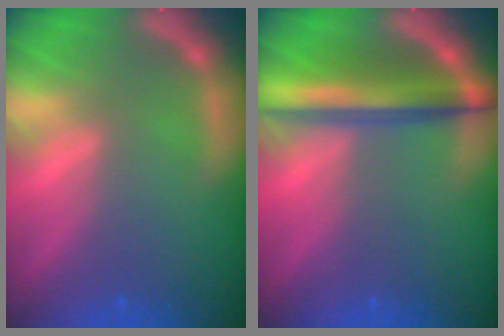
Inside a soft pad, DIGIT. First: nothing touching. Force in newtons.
{"total": 6.5}